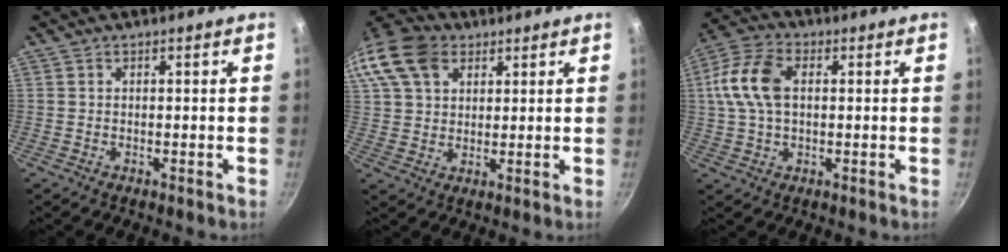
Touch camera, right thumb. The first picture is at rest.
{"total": 17.1, "force": [7.7, 12.1, 9.3], "torque": [-0.201, 0.022, 0.137]}
{"total": 11.4, "force": [1.7, 7.1, 8.8], "torque": [-0.172, 0.019, 0.021]}